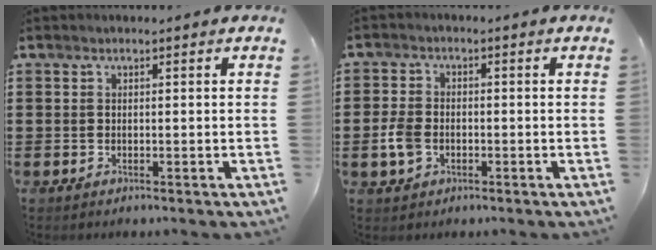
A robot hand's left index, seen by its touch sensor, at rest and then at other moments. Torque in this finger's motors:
{"motor_torque": [0.27, 0.28, 0.14, 0.04]}